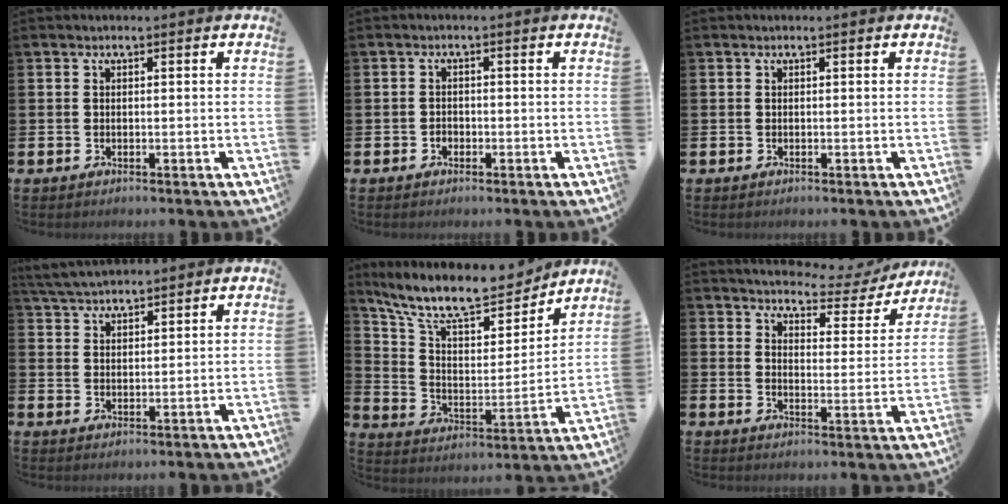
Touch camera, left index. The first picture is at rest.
{"total": 1.2, "force": [-0.7, 1.0, 0.3], "torque": [-0.006, 0.002, -0.015]}
{"total": 0.0}
{"total": 4.1, "force": [4.0, 0.6, 0.6], "torque": [-0.027, -0.013, 0.074]}
{"total": 12.8, "force": [11.1, 3.6, 5.4], "torque": [-0.137, -0.069, 0.194]}
{"total": 4.5, "force": [4.2, 1.3, 0.7], "torque": [-0.020, -0.037, 0.065]}